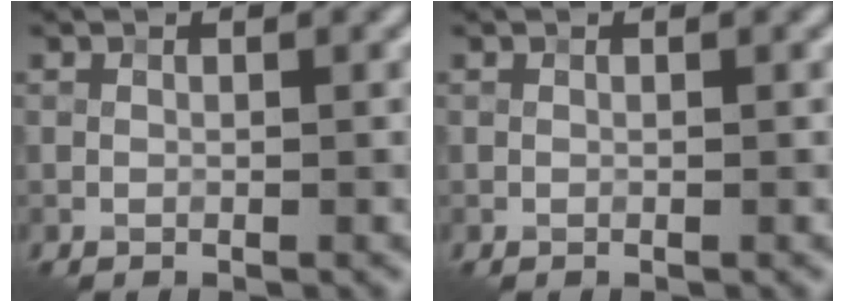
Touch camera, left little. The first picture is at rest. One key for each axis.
{"total": 0.0}